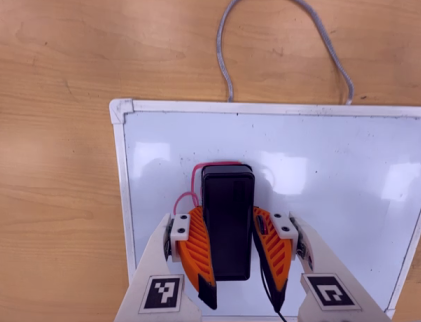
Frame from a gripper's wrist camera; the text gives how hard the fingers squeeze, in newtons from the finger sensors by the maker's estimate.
{"total": 13.1, "left": 12.8, "right": 13.5}